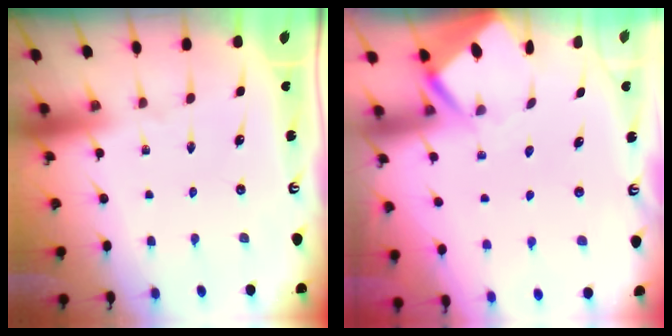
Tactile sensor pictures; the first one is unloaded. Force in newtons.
{"total": 3.5, "press": 3.5, "slide": 0.3}